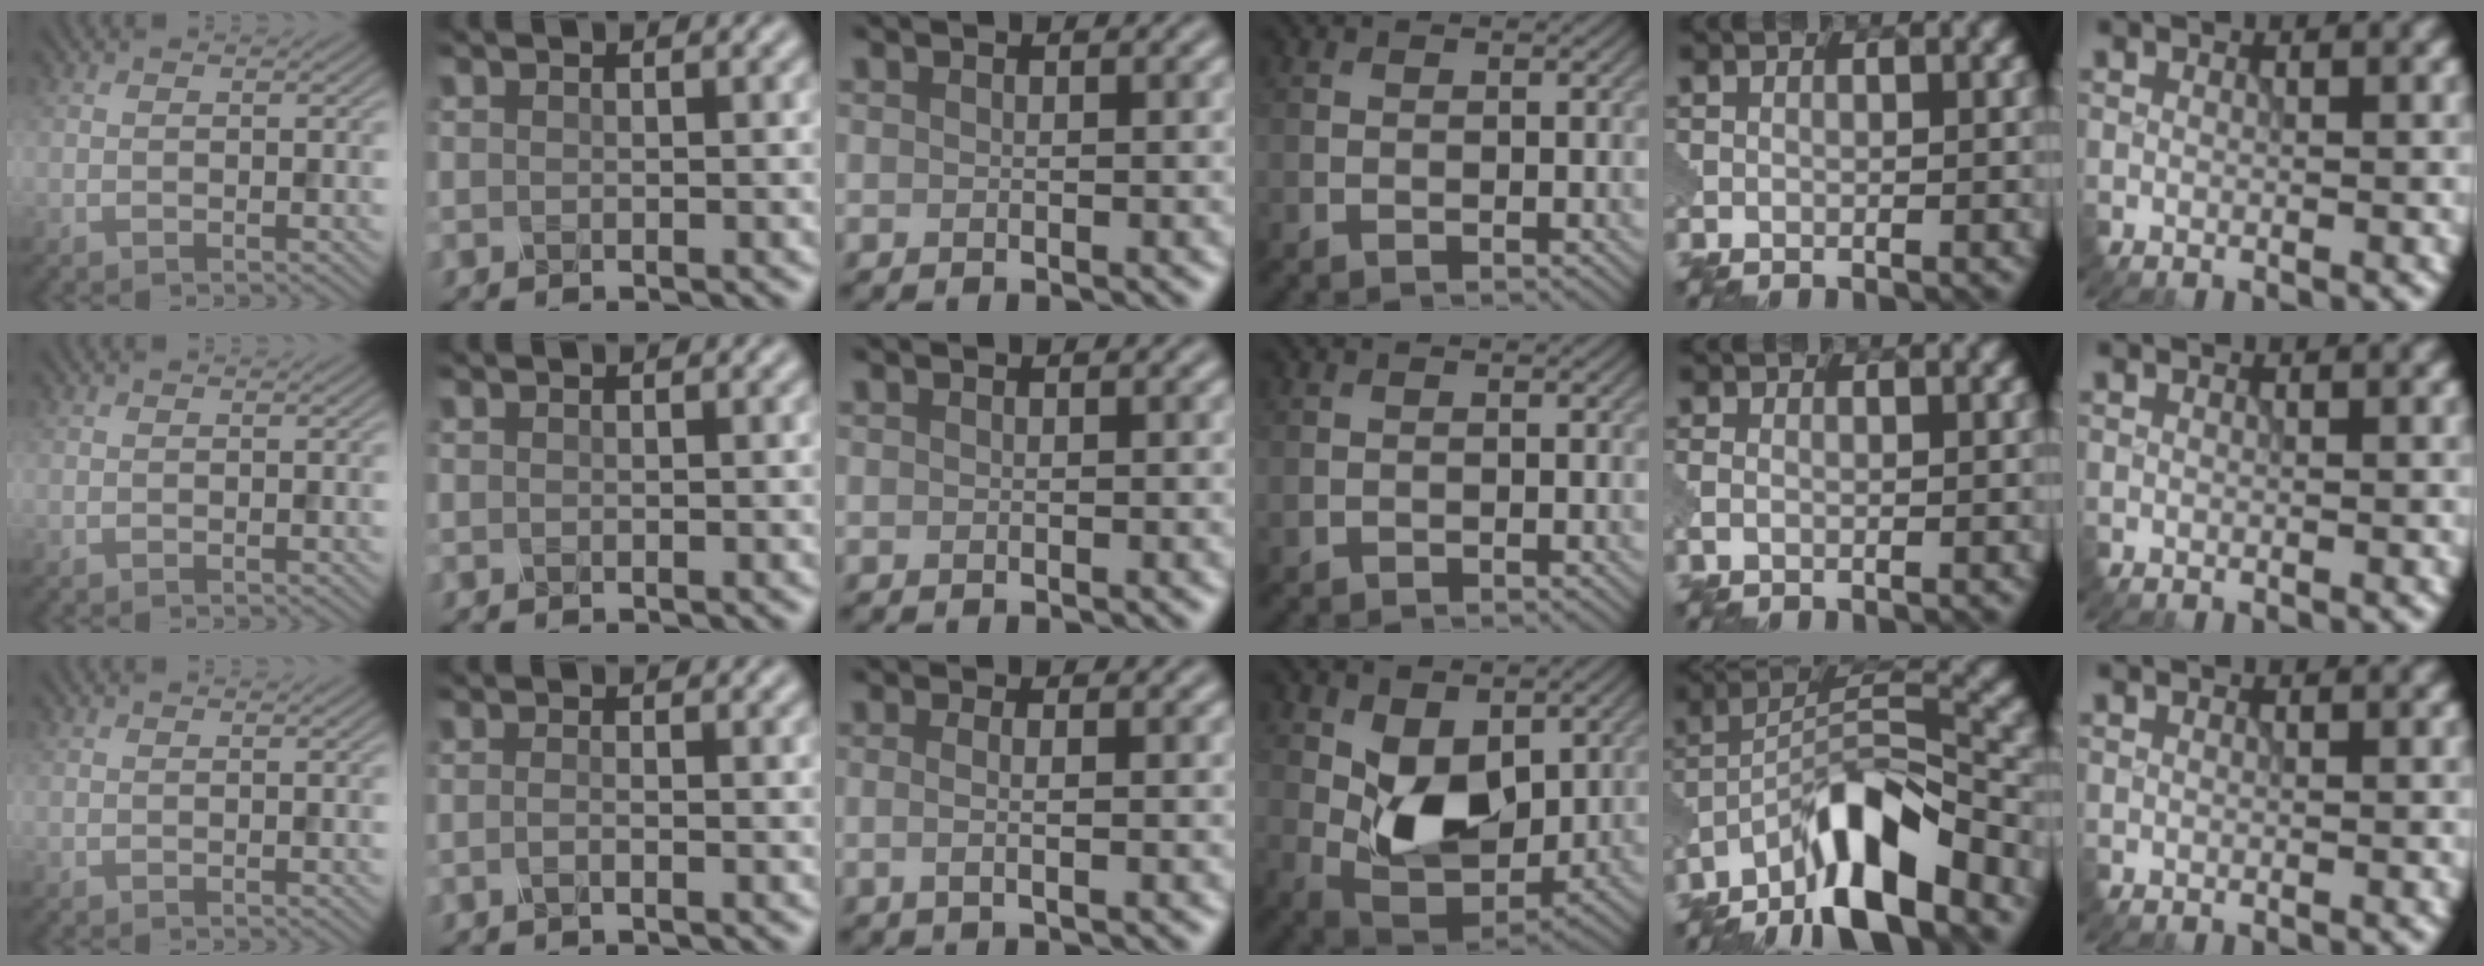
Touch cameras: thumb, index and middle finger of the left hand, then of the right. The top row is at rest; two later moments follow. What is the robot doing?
{"motion": "insert", "object": "pin"}